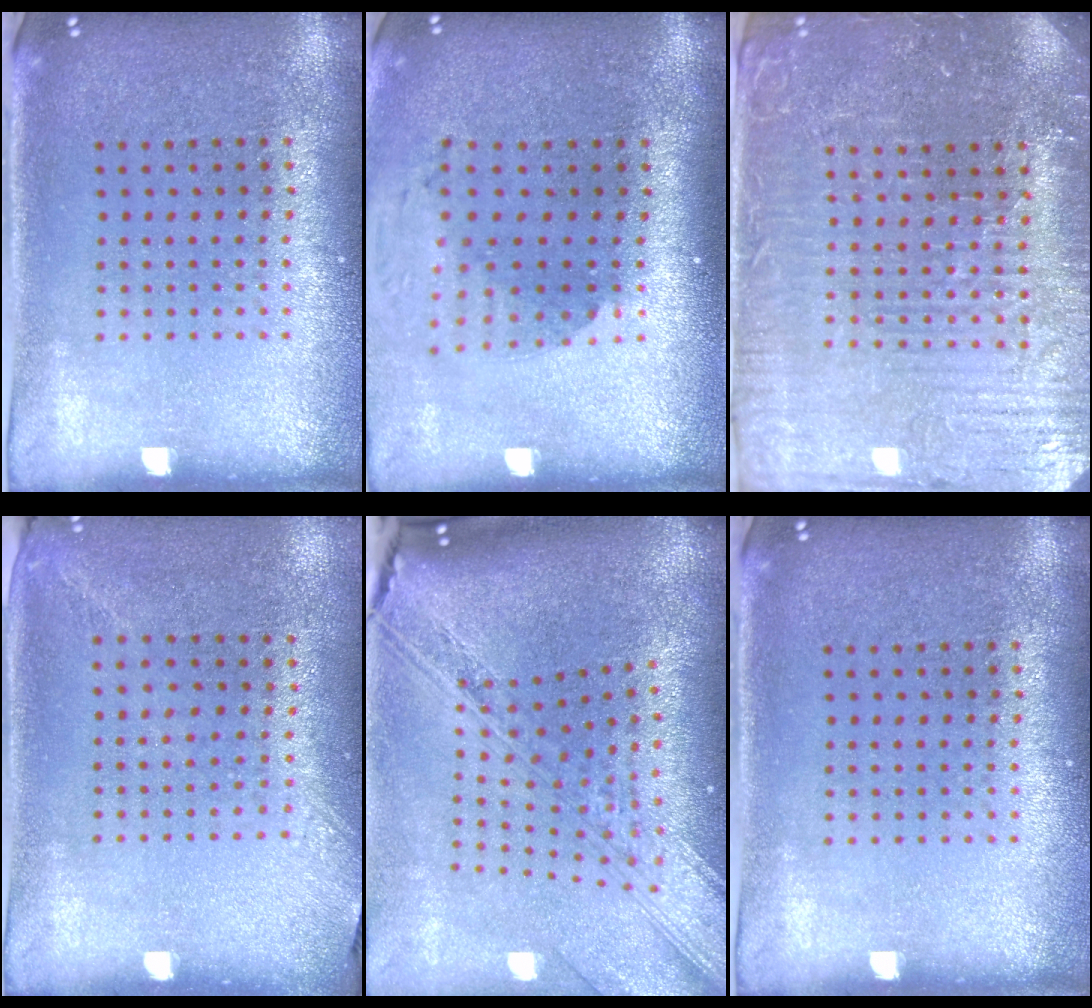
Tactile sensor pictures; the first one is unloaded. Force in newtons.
{"total": 1.9, "press": 1.4, "slide": 1.3}
{"total": 4.7, "press": 4.4, "slide": 1.5}
{"total": 1.3, "press": 1.0, "slide": 0.9}
{"total": 4.1, "press": 2.9, "slide": 2.9}
{"total": 0.0}